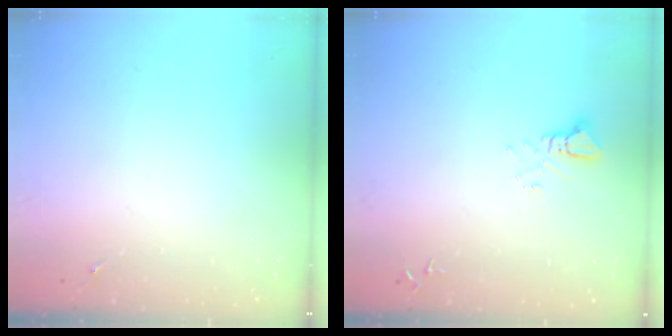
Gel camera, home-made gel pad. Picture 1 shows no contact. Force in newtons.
{"total": 3.3, "press": 3.3, "slide": 0.2}